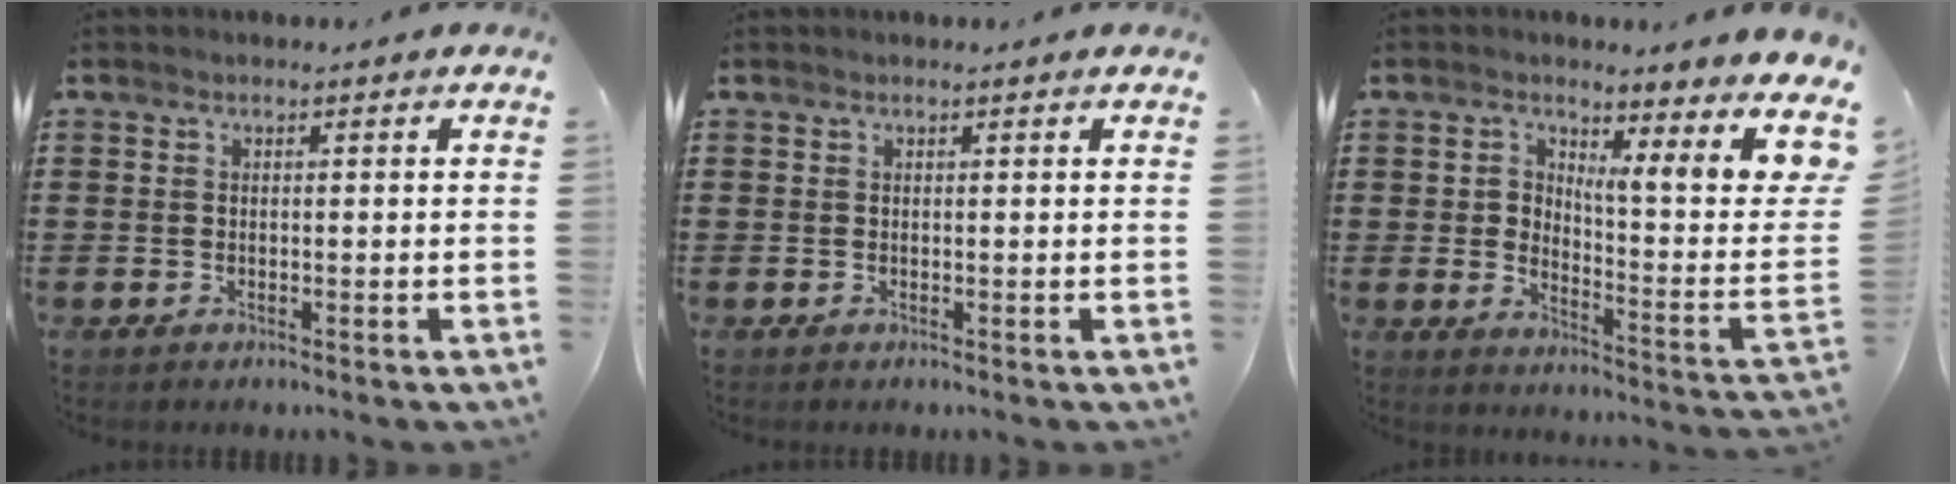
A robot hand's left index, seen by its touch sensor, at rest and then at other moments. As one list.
[{"total": 0.0}, {"total": 7.3, "force": [3.5, 2.0, 6.1], "torque": [-0.103, -0.029, 0.052]}]